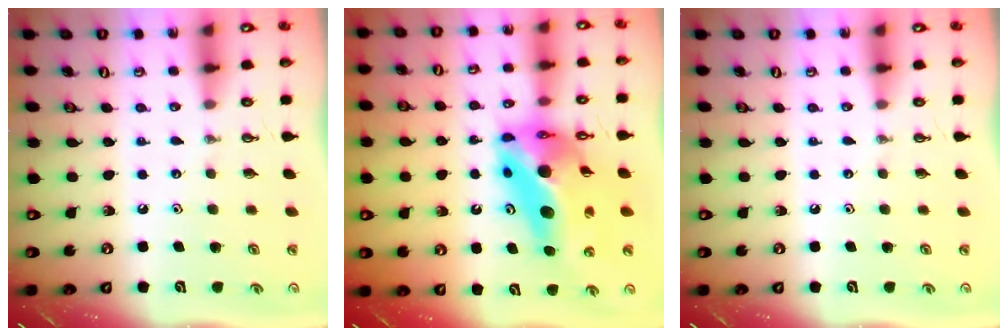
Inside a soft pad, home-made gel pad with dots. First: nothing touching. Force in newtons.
{"total": 20.4, "press": 18.9, "slide": 7.6}
{"total": 0.0}